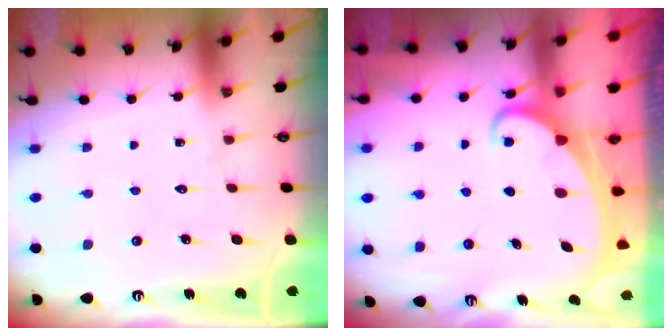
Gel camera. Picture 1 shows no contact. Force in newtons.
{"total": 2.3, "press": 2.3, "slide": 0.3}